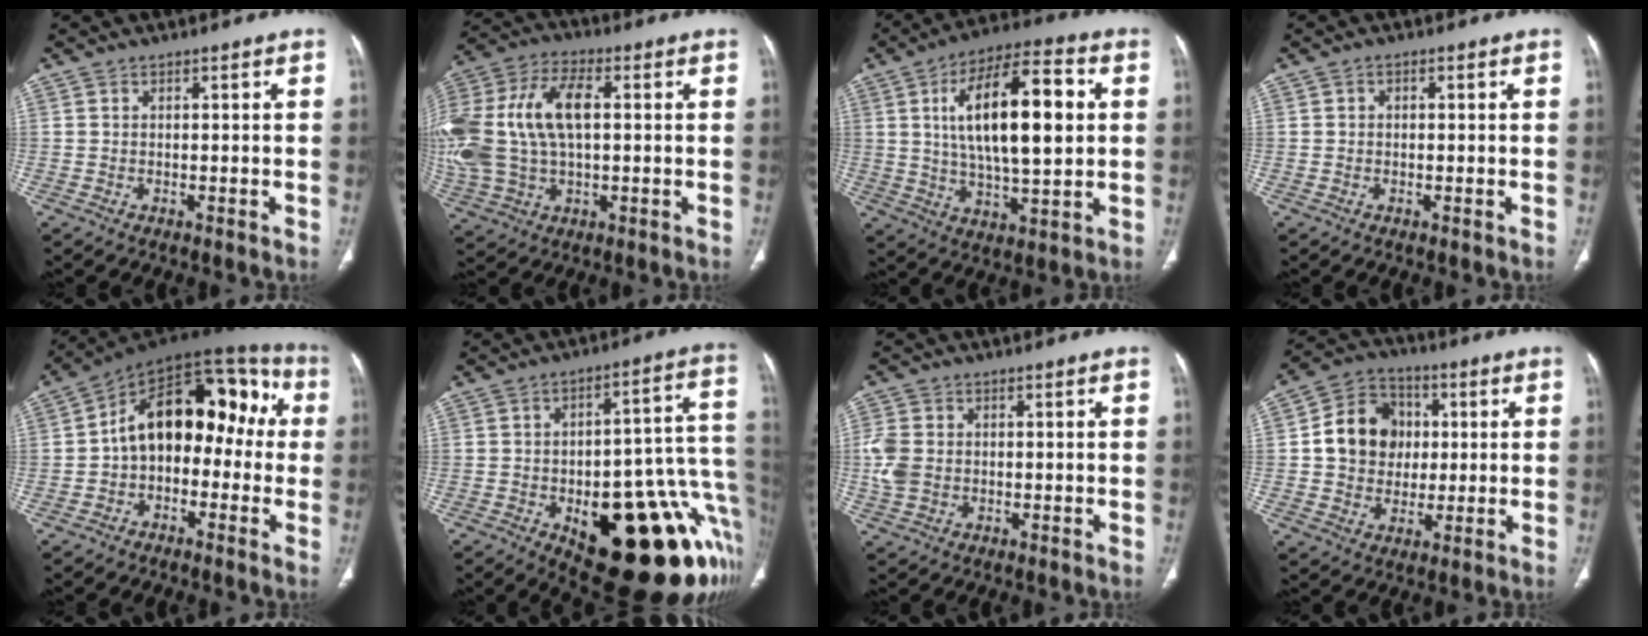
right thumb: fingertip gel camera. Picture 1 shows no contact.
{"total": 22.7, "force": [2.4, 13.1, 18.4], "torque": [-0.434, 0.022, 0.048]}
{"total": 20.0, "force": [3.7, 7.6, 18.1], "torque": [-0.291, 0.008, 0.059]}
{"total": 0.6, "force": [0.0, 0.5, 0.3], "torque": [-0.003, 0.002, -0.004]}
{"total": 18.4, "force": [0.1, 11.6, 14.2], "torque": [-0.160, 0.064, -0.014]}
{"total": 29.3, "force": [-10.0, 12.0, 24.8], "torque": [-0.233, 0.054, -0.119]}
{"total": 5.4, "force": [-0.3, 4.1, 3.4], "torque": [-0.087, 0.006, -0.004]}
{"total": 12.9, "force": [1.4, 11.1, 6.4], "torque": [-0.078, 0.014, 0.021]}